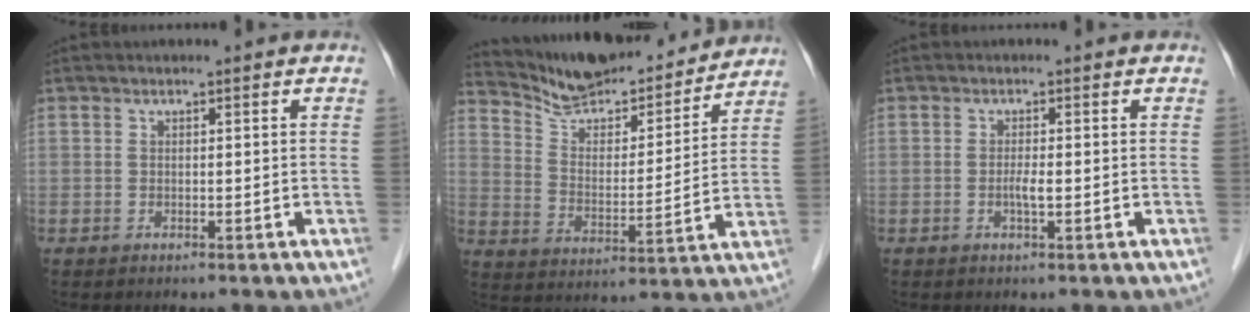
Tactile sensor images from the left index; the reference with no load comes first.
{"total": 16.2, "force": [15.3, 3.3, 4.3], "torque": [-0.068, -0.010, 0.236]}
{"total": 1.5, "force": [-0.6, 0.1, 1.4], "torque": [-0.028, -0.004, -0.013]}